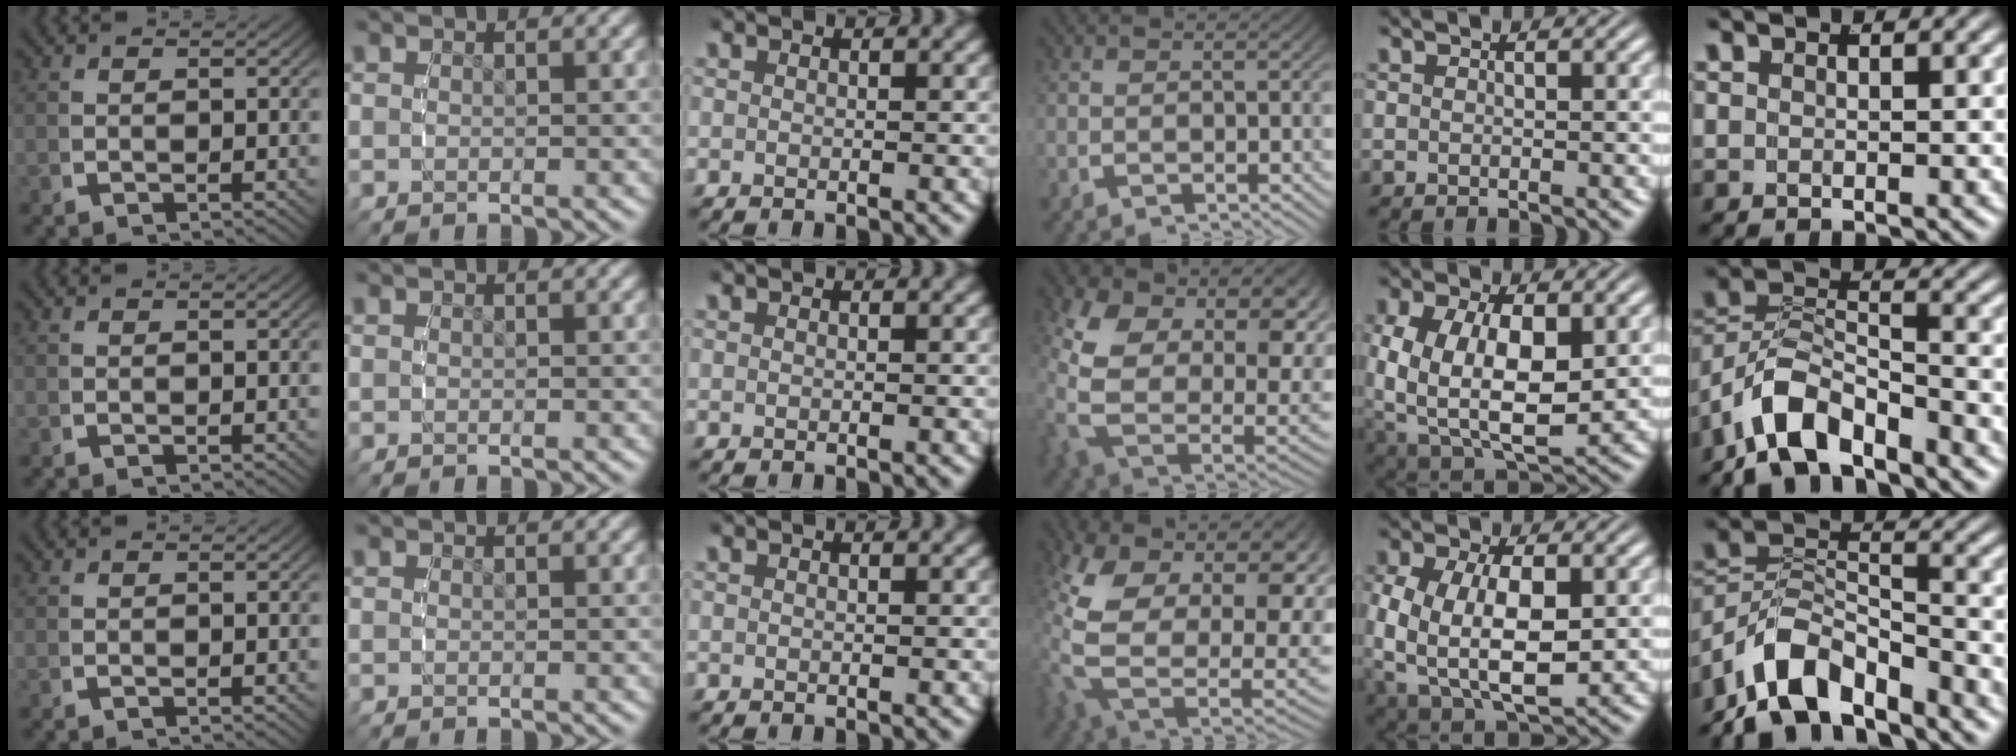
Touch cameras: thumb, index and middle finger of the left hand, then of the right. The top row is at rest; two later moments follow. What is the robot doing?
{"motion": "grasp_and_lifting", "object": "backpack"}